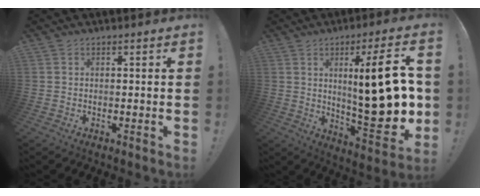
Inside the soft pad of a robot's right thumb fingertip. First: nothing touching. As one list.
[{"total": 23.3, "force": [2.3, 6.3, 22.3], "torque": [-0.325, -0.019, 0.035]}]